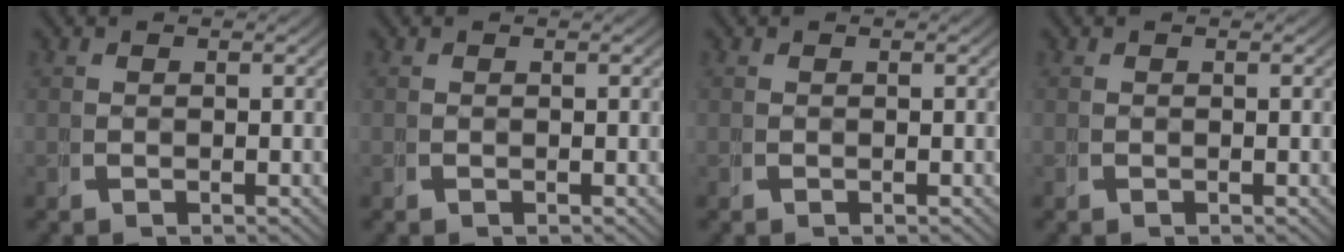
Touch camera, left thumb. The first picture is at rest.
{"total": 0.0}
{"total": 0.0}
{"total": 0.0}